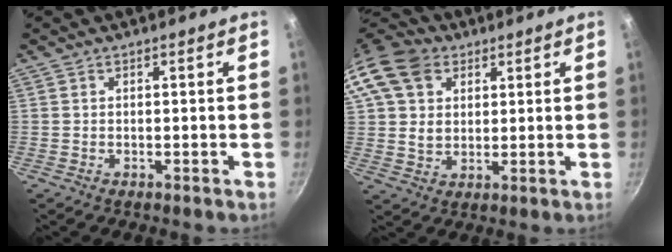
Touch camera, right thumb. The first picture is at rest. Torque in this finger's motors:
{"motor_torque": [-0.31, 2.11, 0.61, -0.48, 0.13]}